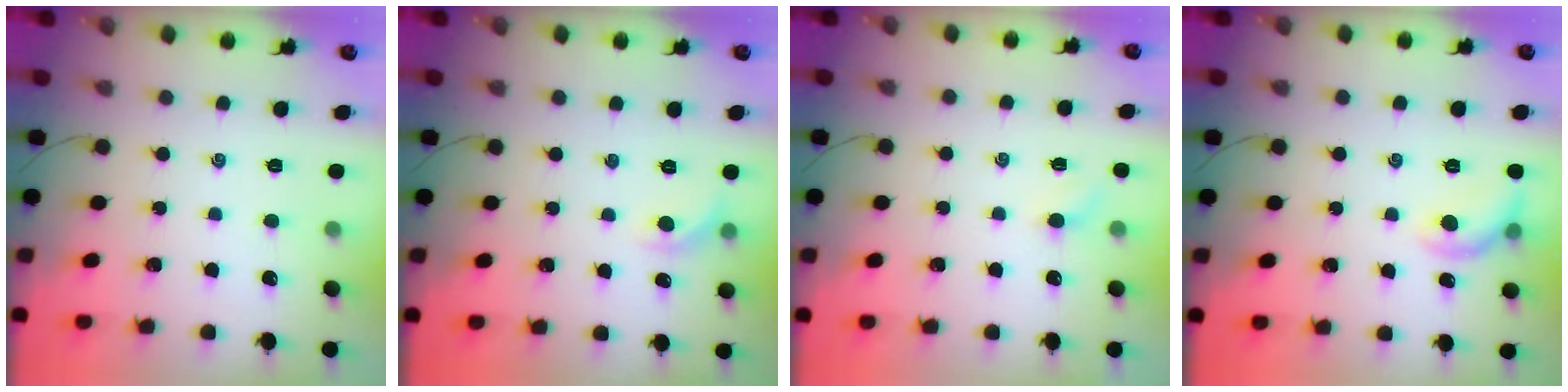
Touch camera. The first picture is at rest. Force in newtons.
{"total": 5.6, "press": 5.4, "slide": 1.4}
{"total": 3.1, "press": 3.0, "slide": 0.7}
{"total": 8.2, "press": 8.1, "slide": 0.5}